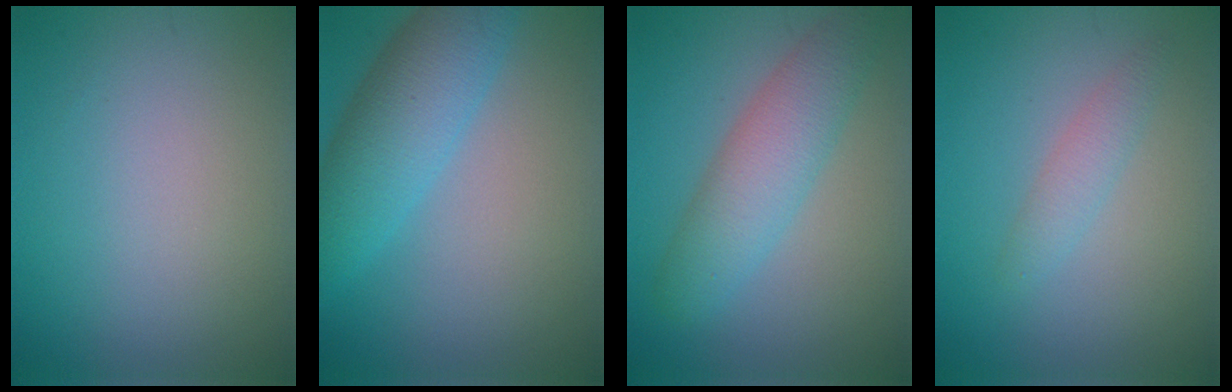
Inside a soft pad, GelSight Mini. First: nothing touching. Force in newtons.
{"total": 6.3, "press": 6.3, "slide": 0.0}
{"total": 4.9, "press": 4.9, "slide": 0.1}
{"total": 1.7, "press": 1.7, "slide": 0.1}